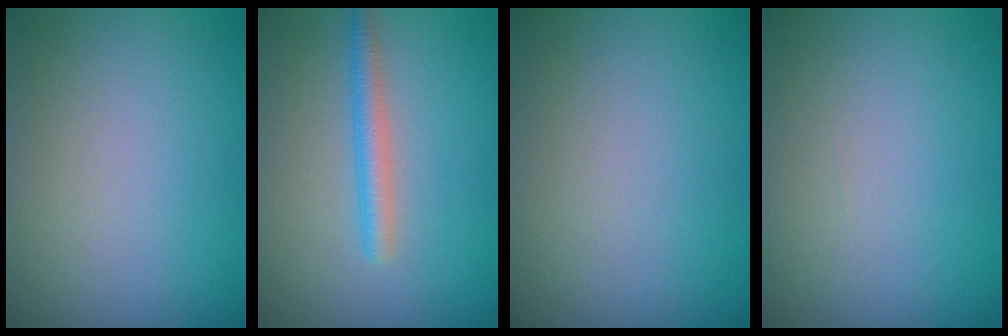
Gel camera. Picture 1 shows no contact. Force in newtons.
{"total": 2.3, "press": 2.3, "slide": 0.1}
{"total": 0.0}
{"total": 0.0}